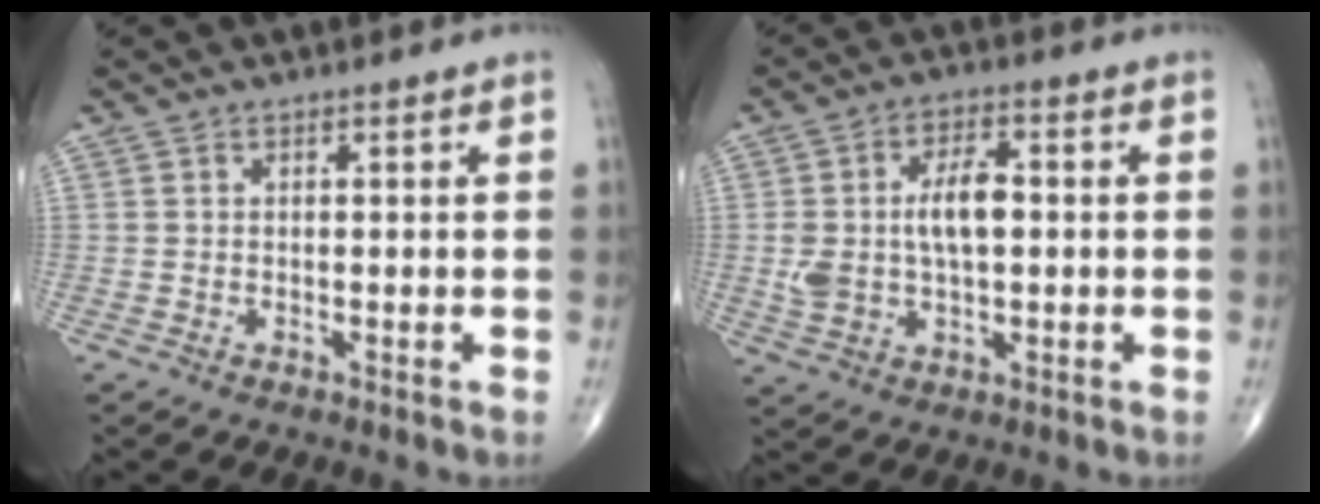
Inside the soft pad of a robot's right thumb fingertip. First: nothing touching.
{"total": 10.0, "force": [0.4, 5.5, 8.4], "torque": [-0.156, 0.015, 0.012]}